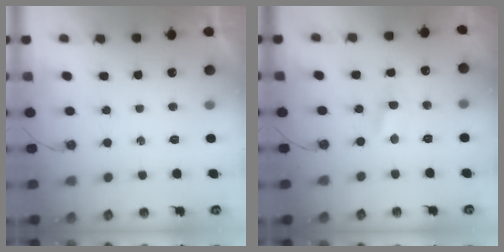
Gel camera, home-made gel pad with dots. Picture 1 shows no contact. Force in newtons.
{"total": 1.7, "press": 1.7, "slide": 0.3}